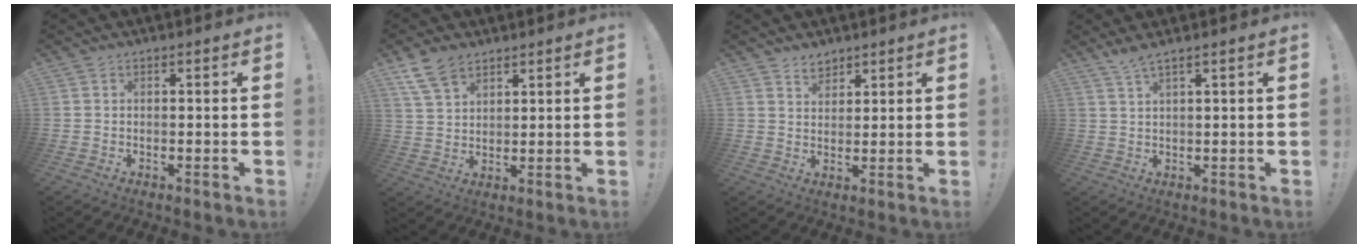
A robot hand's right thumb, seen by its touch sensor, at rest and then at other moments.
{"total": 8.7, "force": [6.0, 4.9, 4.0], "torque": [-0.087, -0.018, 0.121]}
{"total": 4.2, "force": [3.4, 2.4, 0.9], "torque": [-0.015, -0.017, 0.062]}
{"total": 3.2, "force": [2.3, 0.0, 2.3], "torque": [-0.054, -0.004, 0.042]}